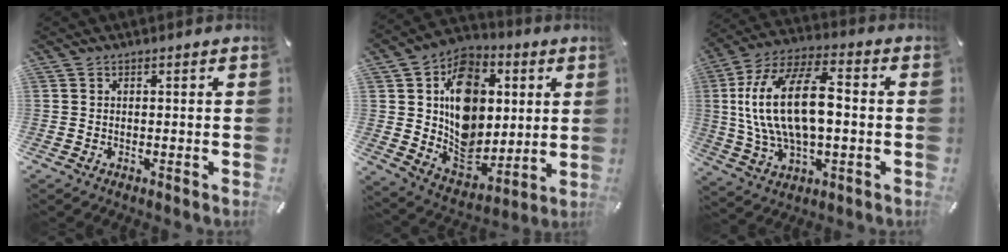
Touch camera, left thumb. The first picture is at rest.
{"total": 16.1, "force": [1.9, 13.6, 8.4], "torque": [-0.130, -0.014, 0.043]}
{"total": 19.5, "force": [0.9, 10.7, 16.4], "torque": [-0.333, 0.004, 0.012]}